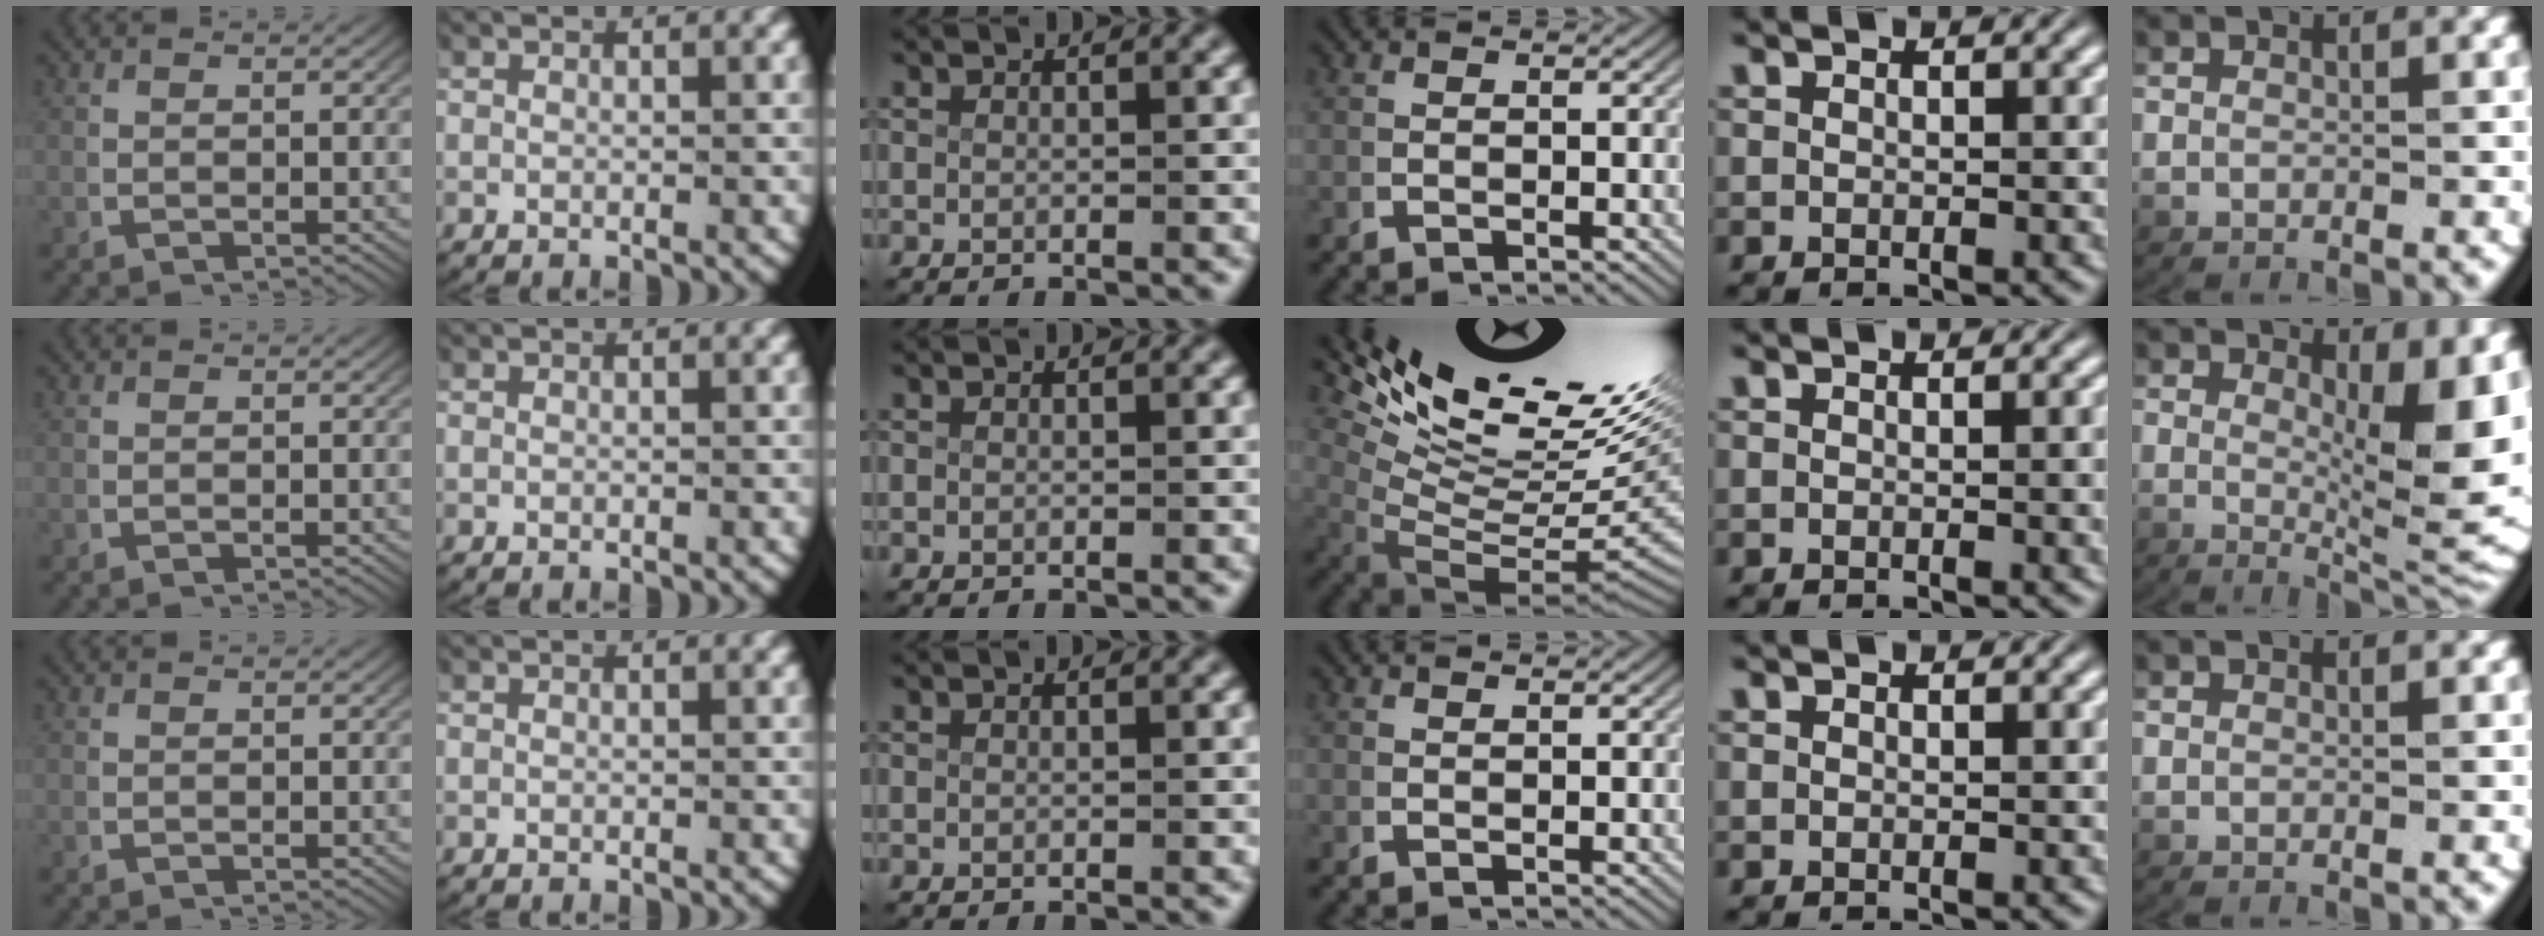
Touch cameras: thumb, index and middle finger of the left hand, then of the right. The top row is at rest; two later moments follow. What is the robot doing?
{"motion": "lift_and_place", "object": "plastic wrap"}